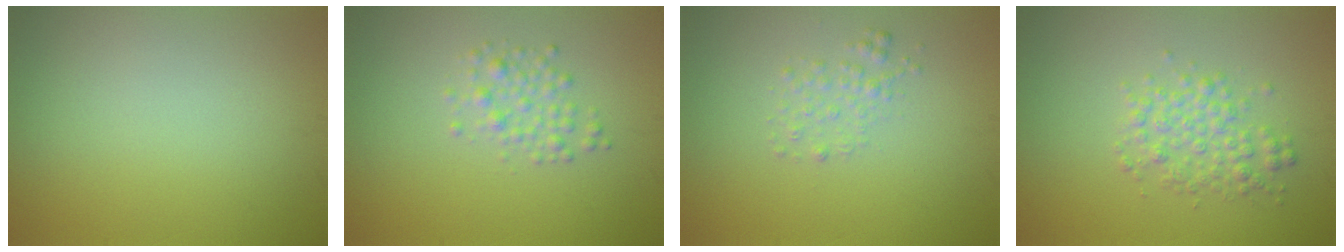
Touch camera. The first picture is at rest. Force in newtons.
{"total": 1.9, "press": 1.9, "slide": 0.1}
{"total": 1.4, "press": 1.4, "slide": 0.1}
{"total": 2.8, "press": 2.8, "slide": 0.0}